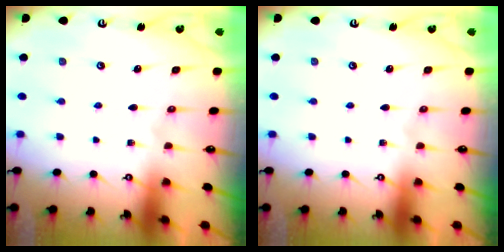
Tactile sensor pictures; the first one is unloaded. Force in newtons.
{"total": 0.0}